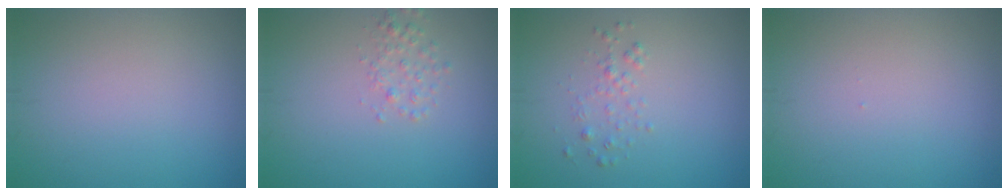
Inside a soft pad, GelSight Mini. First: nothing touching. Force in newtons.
{"total": 1.4, "press": 1.4, "slide": 0.1}
{"total": 1.0, "press": 1.0, "slide": 0.1}
{"total": 0.0}